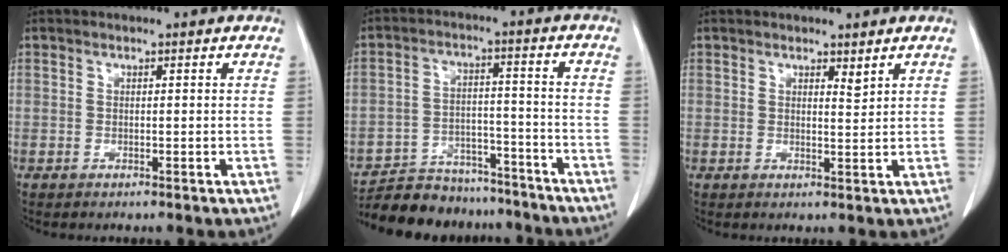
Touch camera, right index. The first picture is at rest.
{"total": 14.7, "force": [-13.5, 5.1, 2.9], "torque": [-0.046, 0.027, -0.198]}
{"total": 1.4, "force": [1.2, 0.3, 0.8], "torque": [-0.015, -0.010, 0.020]}